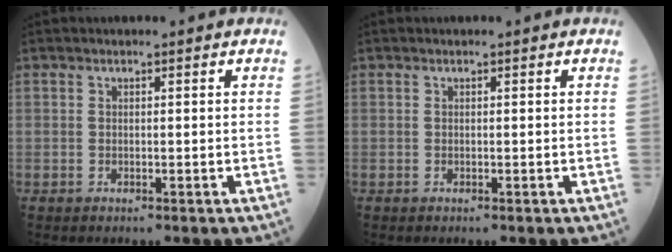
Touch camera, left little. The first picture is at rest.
{"total": 0.0}